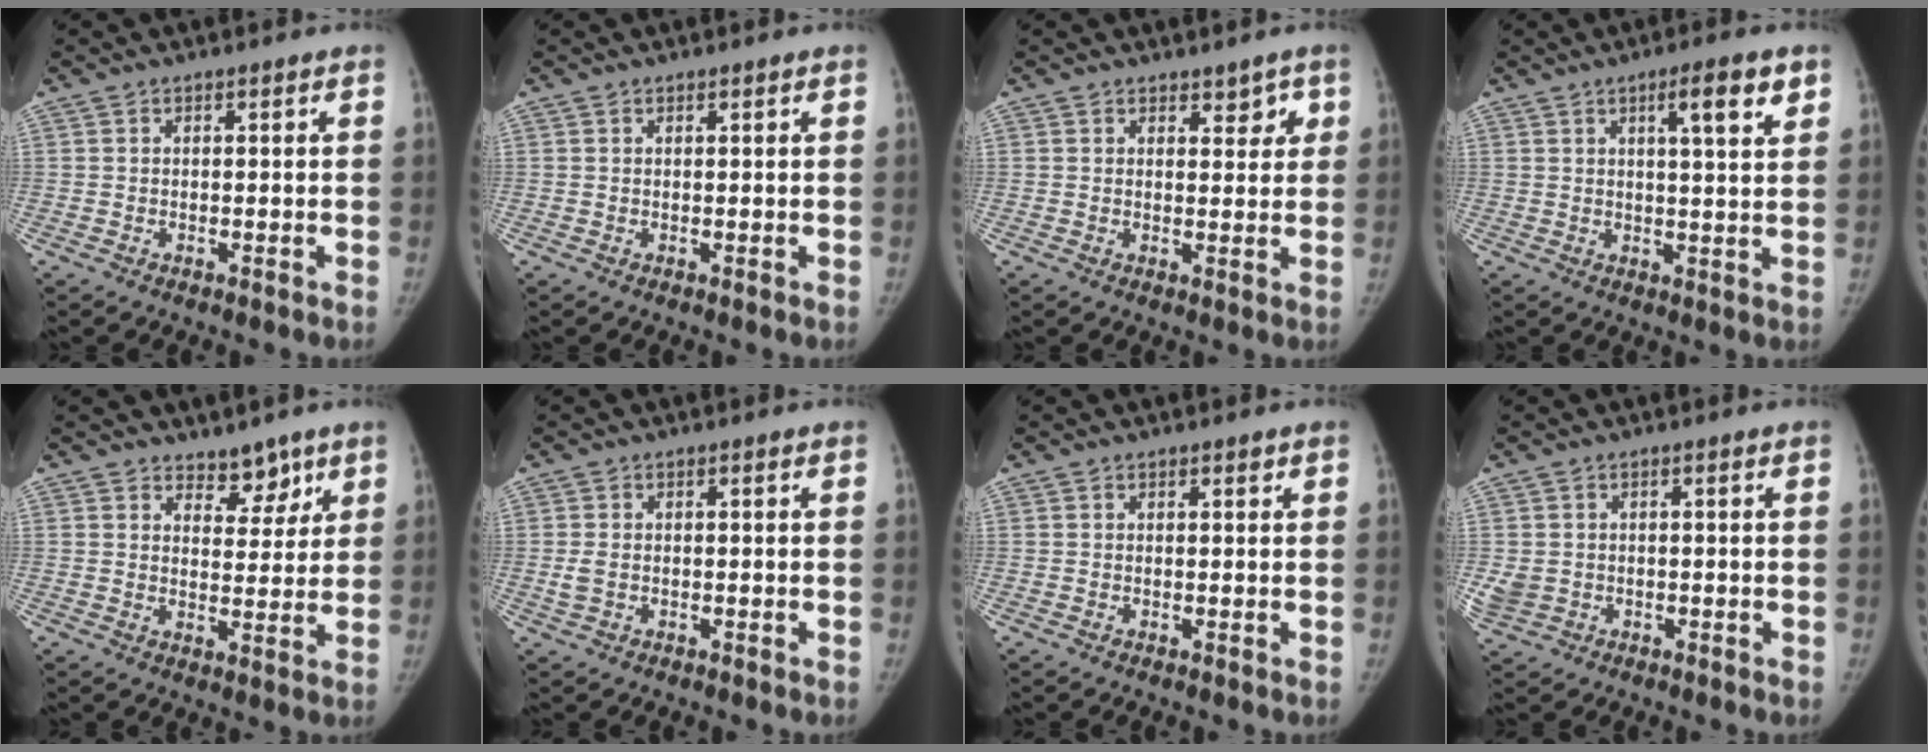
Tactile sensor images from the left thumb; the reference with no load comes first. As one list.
[{"total": 0.0}, {"total": 3.5, "force": [2.2, 2.0, 1.9], "torque": [0.005, -0.012, 0.031]}, {"total": 7.2, "force": [3.7, 1.2, 6.1], "torque": [-0.082, -0.017, 0.053]}, {"total": 5.3, "force": [4.1, 3.0, 1.7], "torque": [0.015, -0.028, 0.063]}, {"total": 2.2, "force": [-0.2, 1.5, 1.5], "torque": [-0.039, 0.000, -0.005]}, {"total": 0.6, "force": [0.5, 0.2, 0.3], "torque": [-0.001, -0.003, 0.006]}, {"total": 3.4, "force": [-0.3, 3.0, 1.6], "torque": [-0.034, 0.001, 0.003]}]